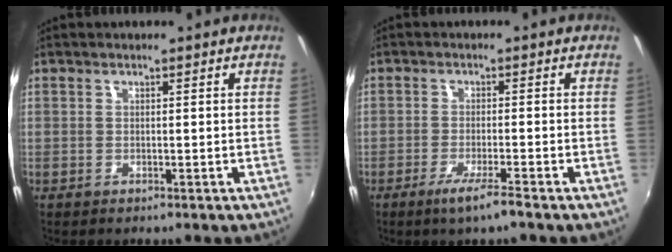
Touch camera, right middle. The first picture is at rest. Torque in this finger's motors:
{"motor_torque": [0.67, -0.62, 0.30, 0.12]}